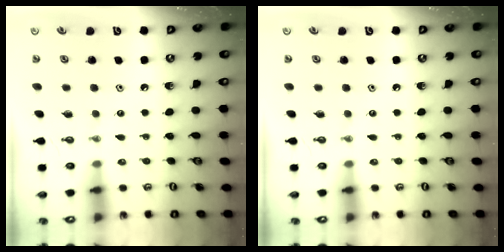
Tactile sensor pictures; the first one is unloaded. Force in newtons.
{"total": 0.0}